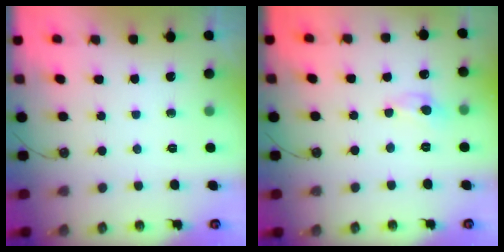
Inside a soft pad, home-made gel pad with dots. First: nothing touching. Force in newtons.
{"total": 0.0}